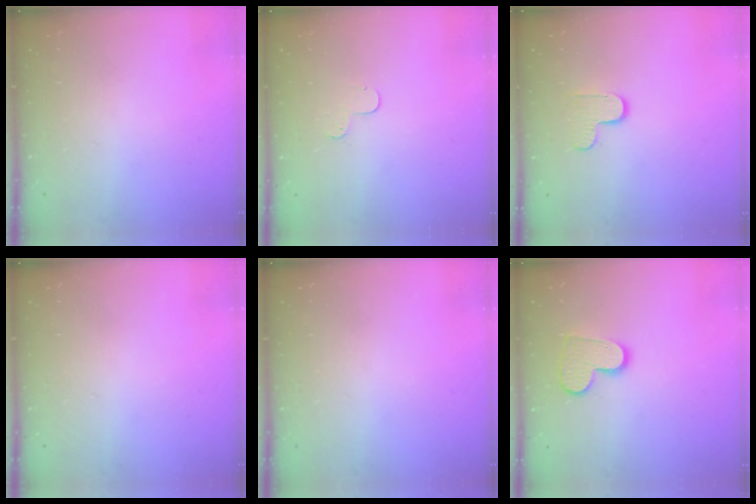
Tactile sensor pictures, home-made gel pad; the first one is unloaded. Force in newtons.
{"total": 3.7, "press": 3.7, "slide": 0.5}
{"total": 5.9, "press": 5.9, "slide": 0.2}
{"total": 0.0}
{"total": 0.0}
{"total": 10.7, "press": 10.6, "slide": 0.8}